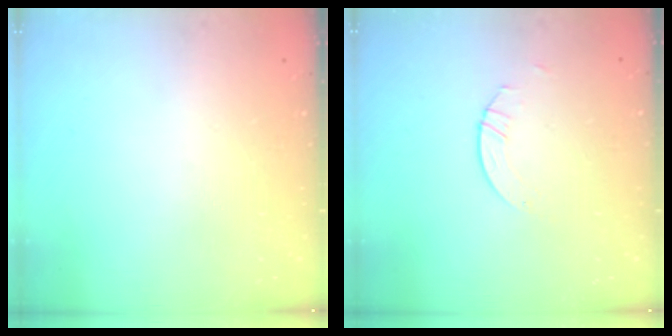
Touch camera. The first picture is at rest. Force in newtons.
{"total": 1.1, "press": 1.1, "slide": 0.1}